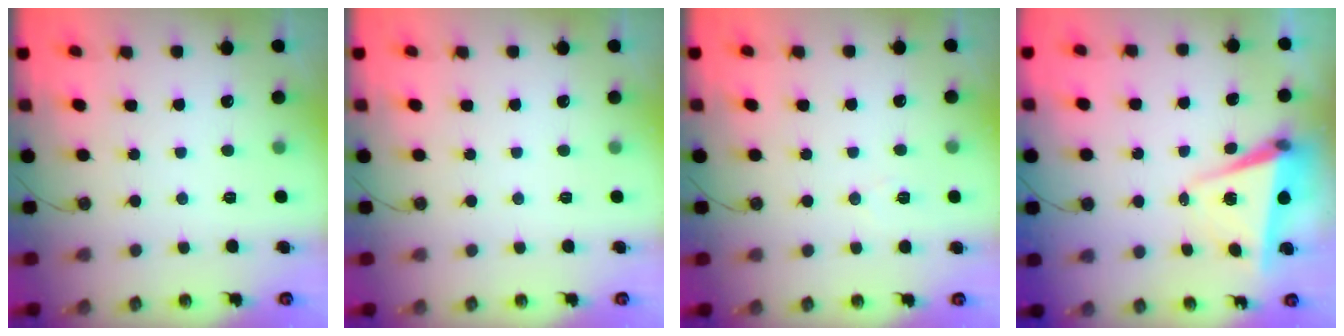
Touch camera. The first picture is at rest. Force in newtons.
{"total": 0.0}
{"total": 7.0, "press": 5.5, "slide": 4.4}
{"total": 6.7, "press": 5.7, "slide": 3.6}